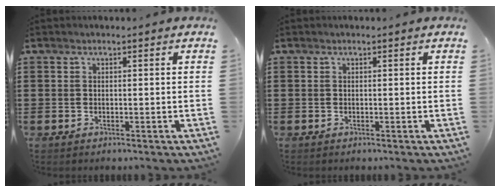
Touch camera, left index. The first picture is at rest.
{"total": 0.0}